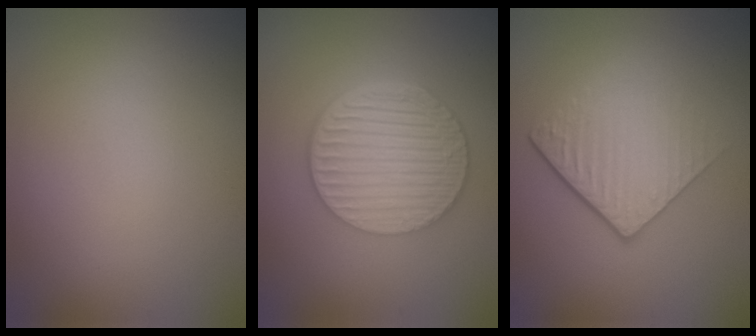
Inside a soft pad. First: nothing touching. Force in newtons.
{"total": 6.7, "press": 4.5, "slide": 5.0}
{"total": 4.4, "press": 2.7, "slide": 3.5}